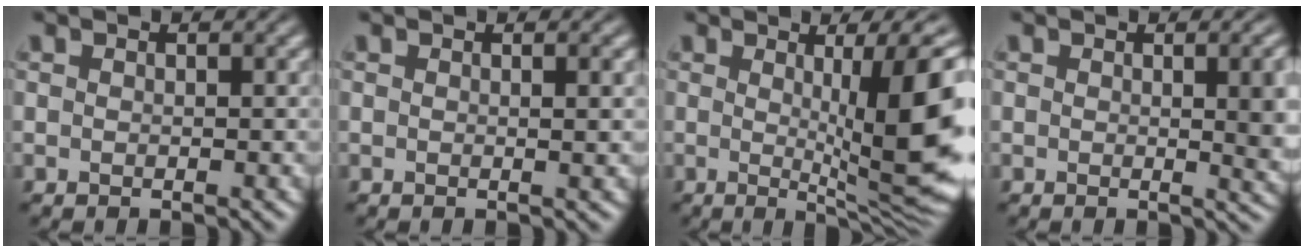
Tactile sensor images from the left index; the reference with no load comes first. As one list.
[{"total": 1.5, "force": [0.2, 0.4, 1.4], "torque": [-0.014, 0.002, -0.001]}, {"total": 11.3, "force": [0.8, 2.4, 11.0], "torque": [-0.135, -0.009, 0.017]}, {"total": 4.3, "force": [0.4, 1.3, 4.1], "torque": [-0.041, -0.001, 0.005]}]